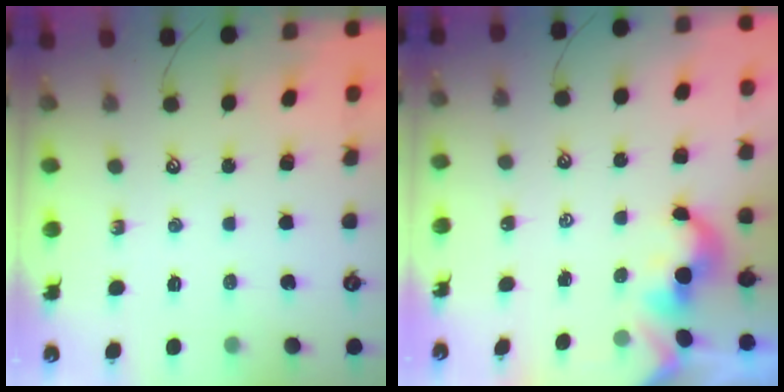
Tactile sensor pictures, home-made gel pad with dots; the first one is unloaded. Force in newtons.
{"total": 2.0, "press": 1.9, "slide": 0.4}